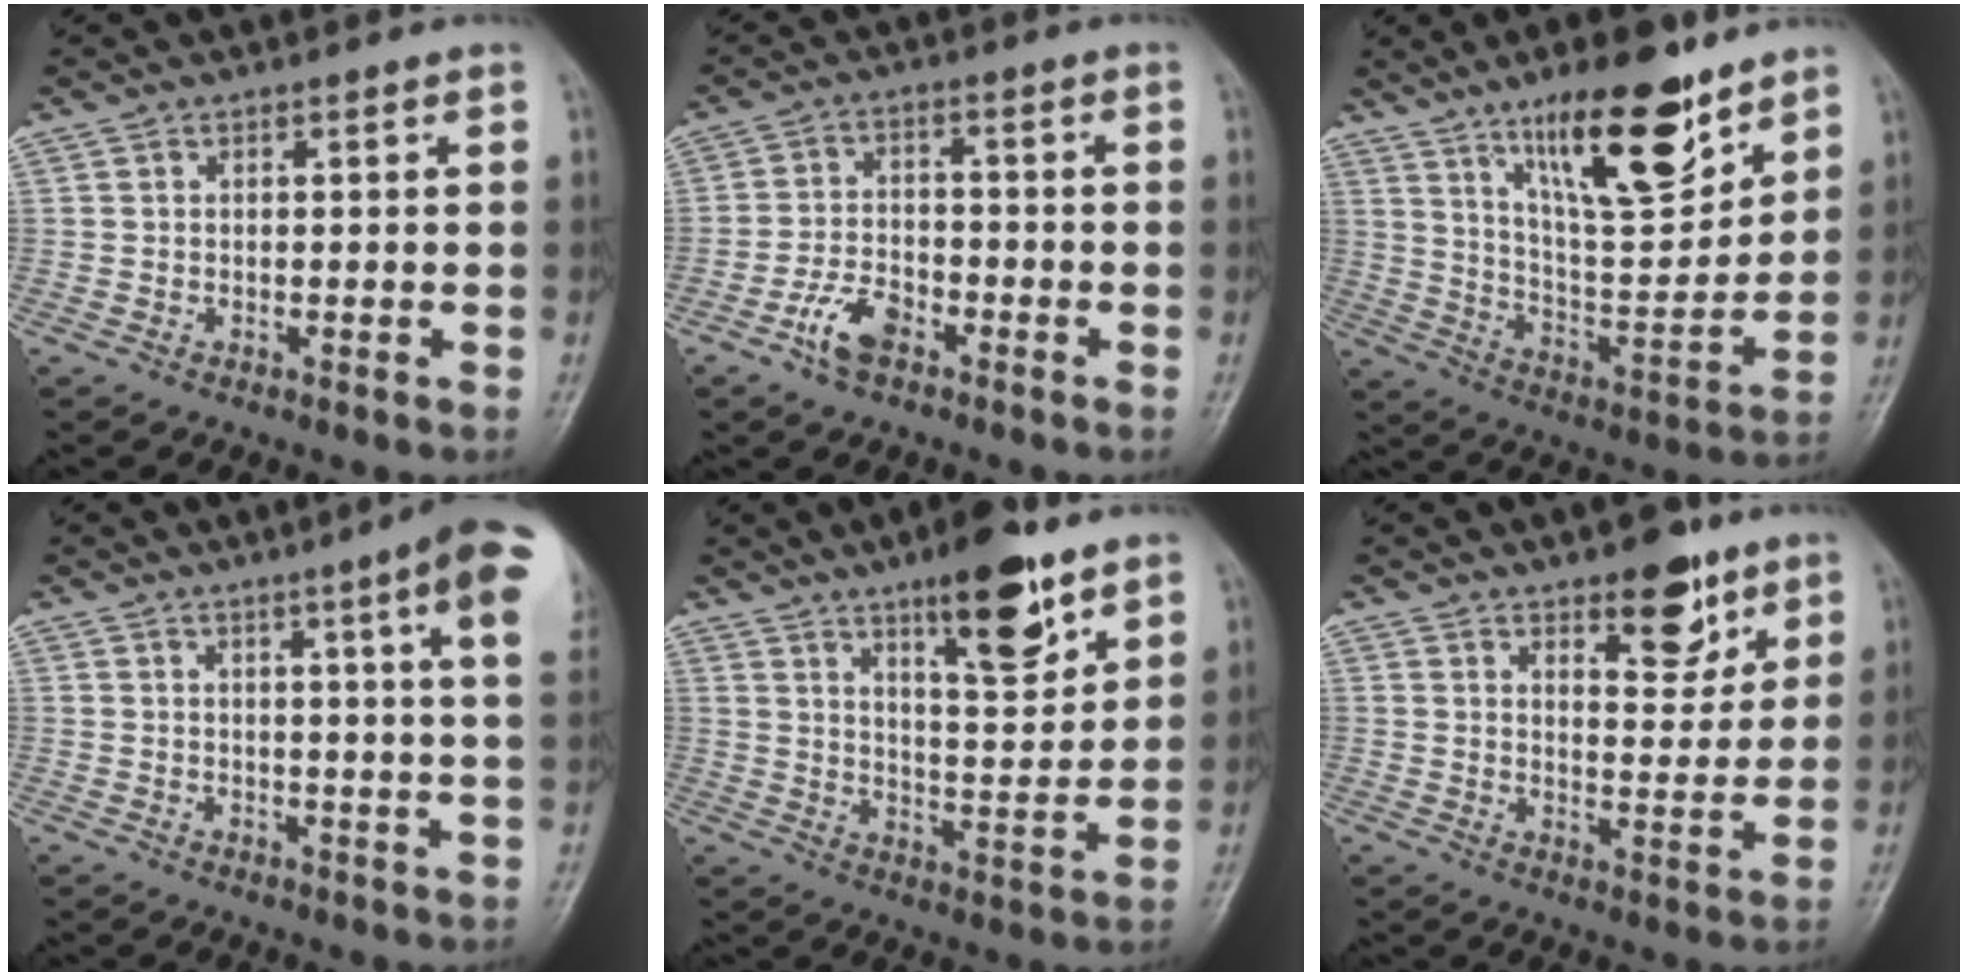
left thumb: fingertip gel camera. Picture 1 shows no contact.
{"total": 6.1, "force": [-3.6, 3.3, 3.7], "torque": [-0.067, 0.021, -0.069]}
{"total": 18.0, "force": [11.5, 5.5, 12.7], "torque": [-0.170, -0.070, 0.203]}
{"total": 12.0, "force": [5.5, 0.2, 10.7], "torque": [-0.136, -0.018, 0.054]}
{"total": 13.2, "force": [8.3, 3.8, 9.6], "torque": [-0.121, -0.051, 0.130]}
{"total": 9.6, "force": [6.1, 4.2, 6.1], "torque": [-0.056, -0.038, 0.089]}